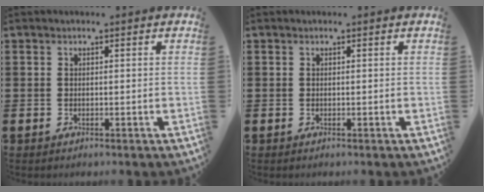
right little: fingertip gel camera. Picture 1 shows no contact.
{"total": 0.0}